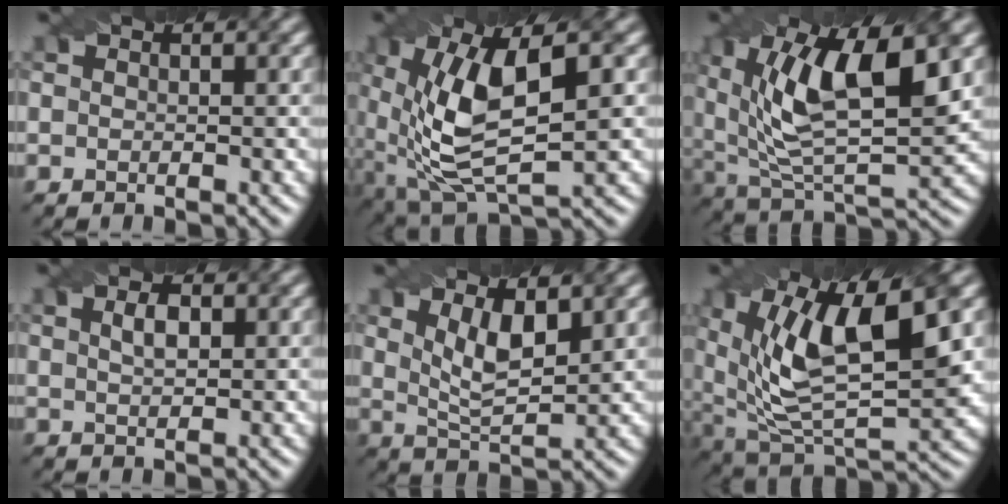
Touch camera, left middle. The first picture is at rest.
{"total": 10.6, "force": [0.8, 4.7, 9.4], "torque": [-0.189, -0.002, 0.014]}
{"total": 12.1, "force": [3.9, 4.8, 10.4], "torque": [-0.186, 0.004, 0.067]}
{"total": 1.9, "force": [0.7, 0.8, 1.5], "torque": [-0.029, 0.002, 0.014]}
{"total": 4.5, "force": [1.7, 1.6, 3.8], "torque": [-0.080, -0.008, 0.036]}
{"total": 13.1, "force": [4.1, 5.6, 11.1], "torque": [-0.197, 0.000, 0.070]}